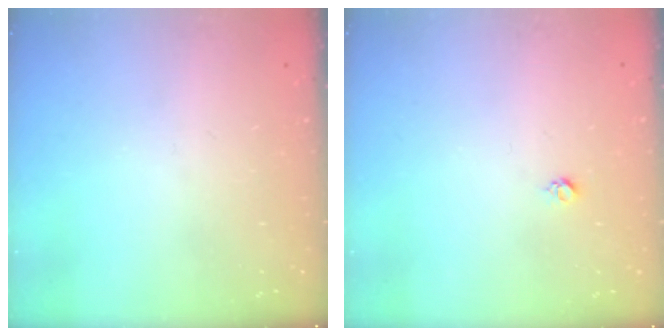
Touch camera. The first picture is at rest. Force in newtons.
{"total": 3.0, "press": 2.9, "slide": 0.4}